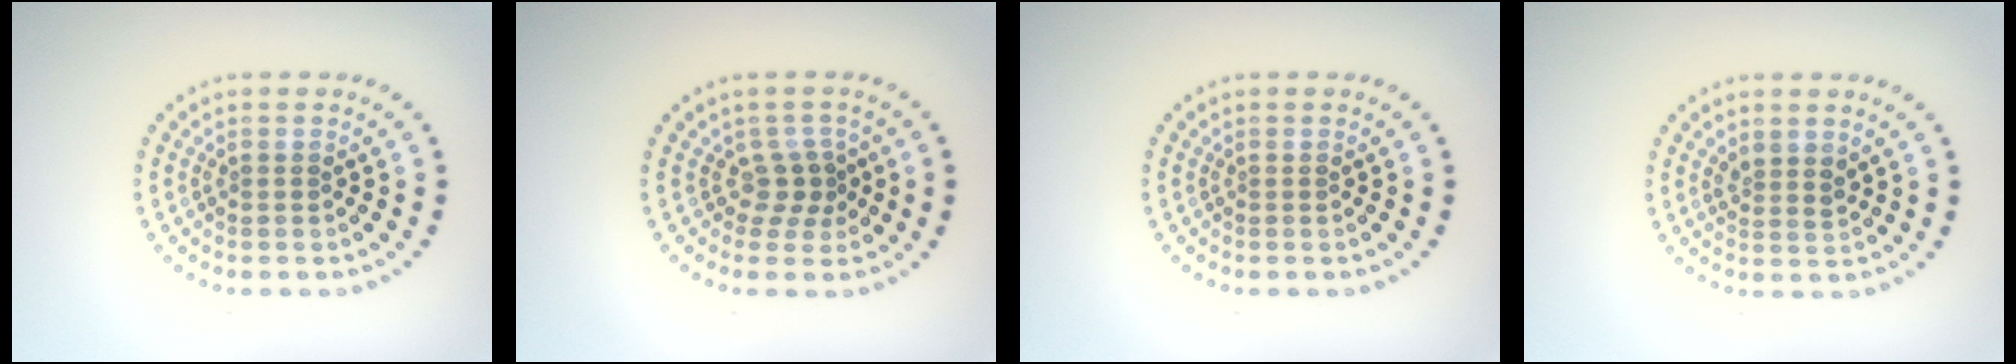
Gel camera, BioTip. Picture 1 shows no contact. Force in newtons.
{"total": 2.1, "press": 1.5, "slide": 1.4}
{"total": 0.0}
{"total": 1.5, "press": 1.2, "slide": 0.8}